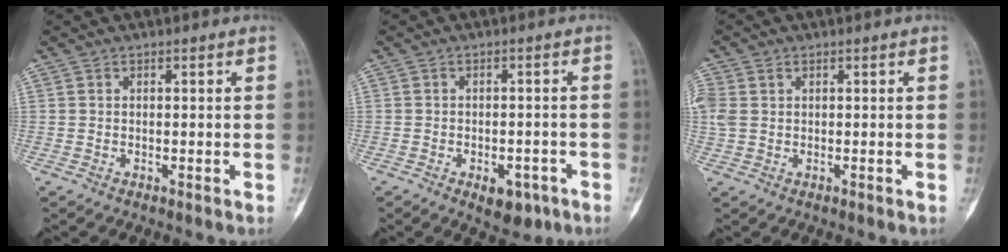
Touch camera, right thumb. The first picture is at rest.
{"total": 5.4, "force": [-2.8, 3.0, 3.5], "torque": [-0.031, 0.015, -0.030]}
{"total": 4.0, "force": [0.9, 3.0, 2.5], "torque": [-0.079, 0.010, 0.022]}